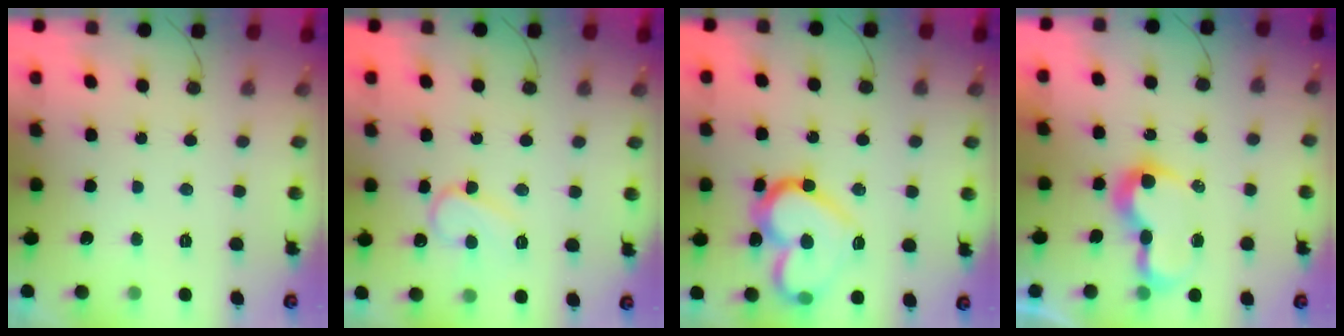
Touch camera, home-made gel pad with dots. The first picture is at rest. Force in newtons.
{"total": 10.0, "press": 9.9, "slide": 1.1}
{"total": 18.2, "press": 18.1, "slide": 1.6}
{"total": 8.0, "press": 8.0, "slide": 0.2}